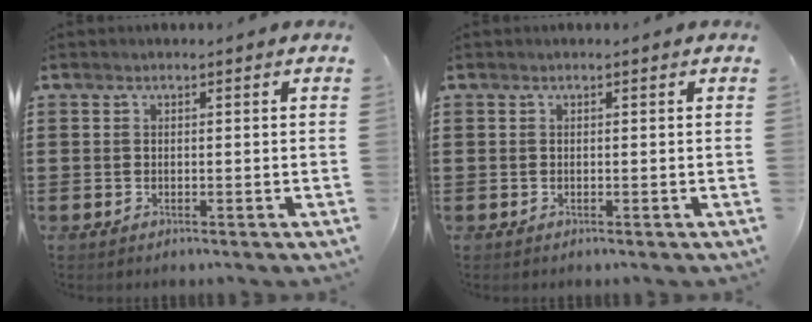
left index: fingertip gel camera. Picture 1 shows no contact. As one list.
[{"total": 0.0}]